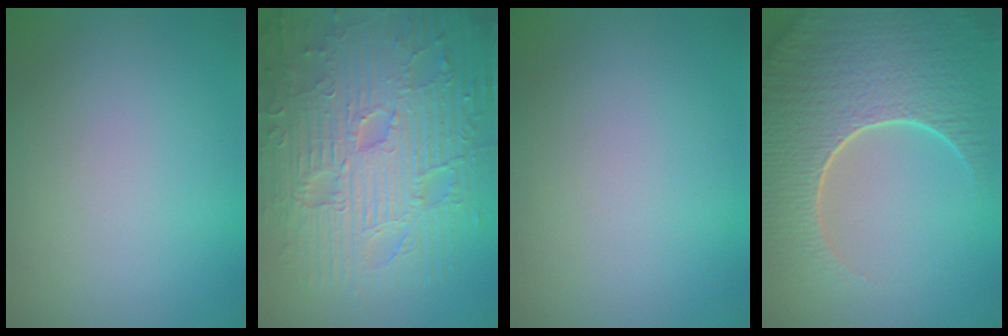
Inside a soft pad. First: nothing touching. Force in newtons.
{"total": 11.7, "press": 7.6, "slide": 8.8}
{"total": 0.0}
{"total": 9.2, "press": 6.5, "slide": 6.5}